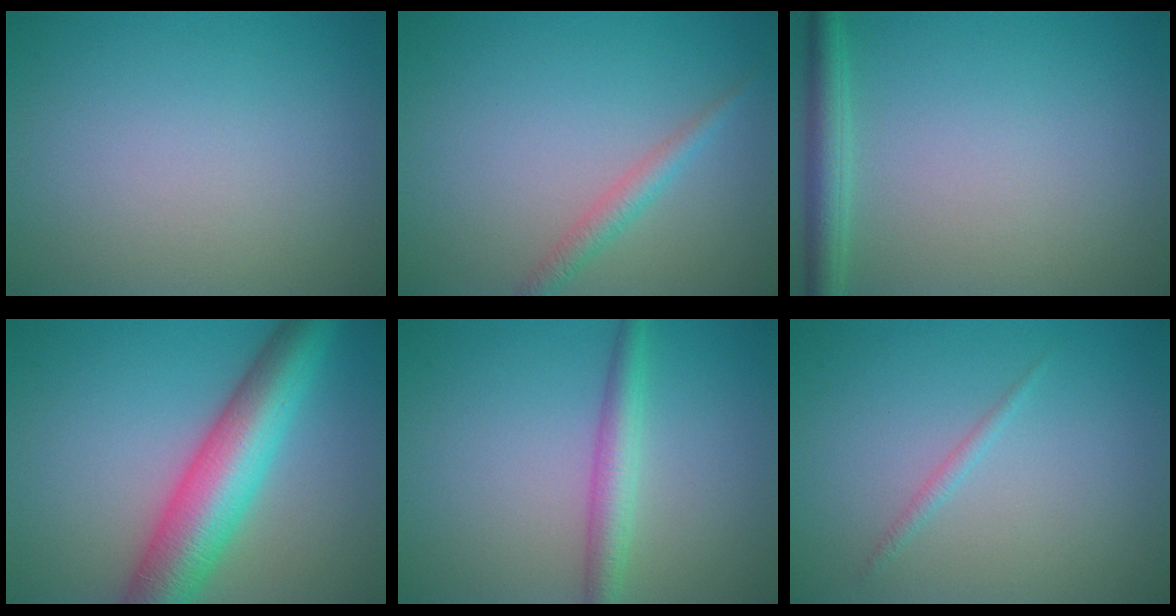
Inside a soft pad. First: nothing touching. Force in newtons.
{"total": 1.8, "press": 1.8, "slide": 0.0}
{"total": 2.8, "press": 2.8, "slide": 0.2}
{"total": 9.1, "press": 9.1, "slide": 0.1}
{"total": 2.9, "press": 2.9, "slide": 0.1}
{"total": 0.8, "press": 0.8, "slide": 0.1}